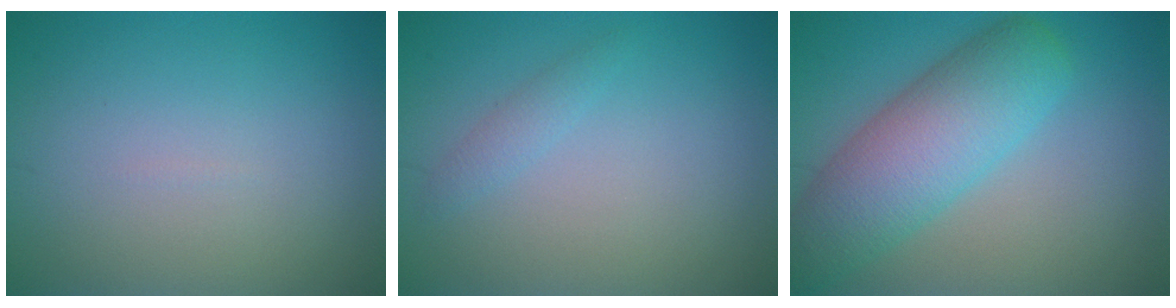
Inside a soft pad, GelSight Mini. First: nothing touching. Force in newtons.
{"total": 1.1, "press": 1.1, "slide": 0.1}
{"total": 7.7, "press": 7.7, "slide": 0.3}